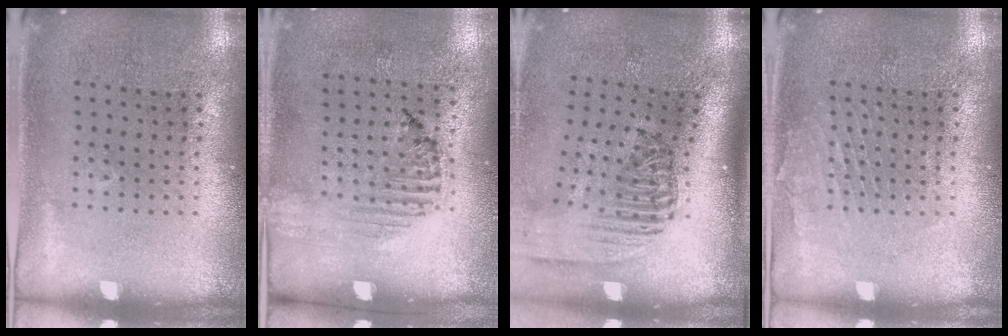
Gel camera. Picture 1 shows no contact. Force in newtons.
{"total": 1.2, "press": 1.2, "slide": 0.2}
{"total": 2.4, "press": 1.7, "slide": 1.7}
{"total": 1.2, "press": 1.1, "slide": 0.1}